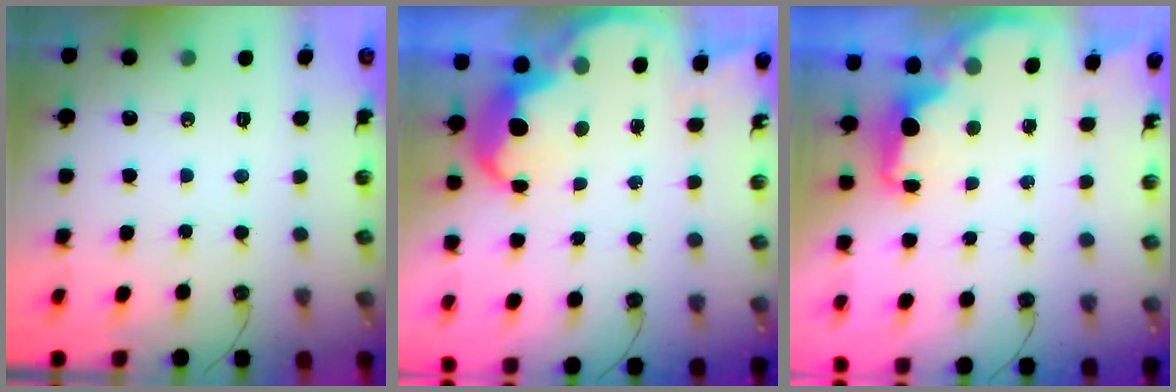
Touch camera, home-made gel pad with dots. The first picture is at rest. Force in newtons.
{"total": 5.3, "press": 5.3, "slide": 0.5}
{"total": 2.5, "press": 2.3, "slide": 0.8}